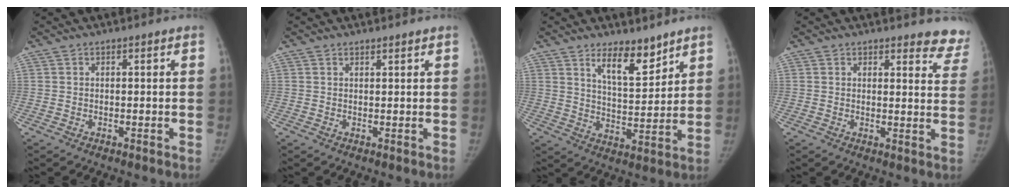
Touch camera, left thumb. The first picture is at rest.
{"total": 0.9, "force": [0.8, 0.1, 0.3], "torque": [-0.004, -0.007, 0.014]}
{"total": 9.4, "force": [6.7, 3.4, 5.6], "torque": [-0.070, -0.060, 0.118]}
{"total": 8.2, "force": [7.8, 2.6, 0.8], "torque": [0.043, -0.056, 0.053]}